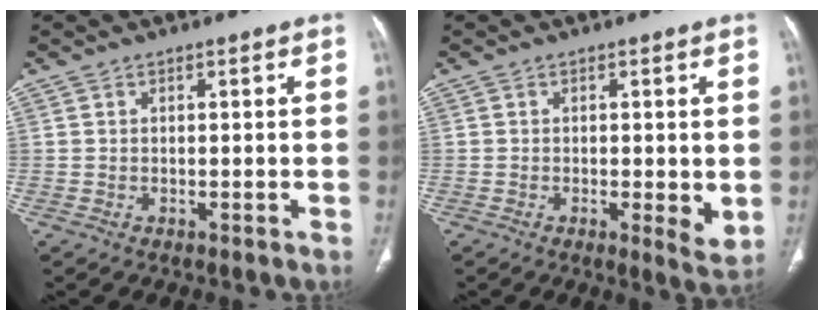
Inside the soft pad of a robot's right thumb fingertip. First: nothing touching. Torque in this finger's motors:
{"motor_torque": [-0.11, 0.07, -0.08, 0.27, -0.08]}